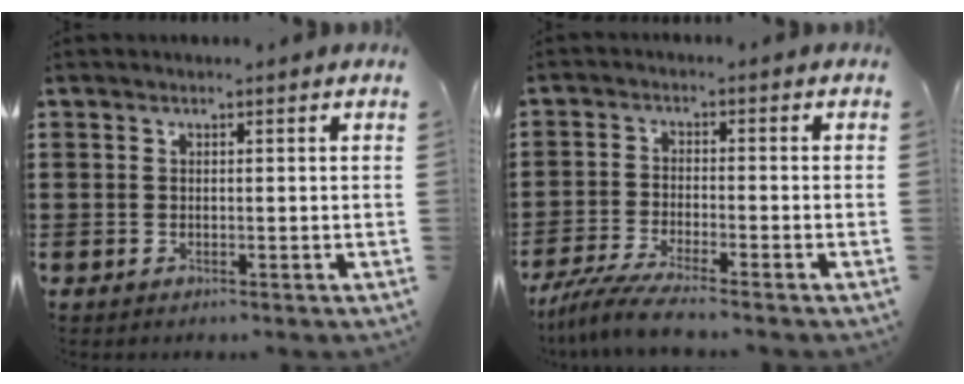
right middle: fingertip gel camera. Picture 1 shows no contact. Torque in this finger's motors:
{"motor_torque": [2.14, 0.00, 0.22, 0.11]}